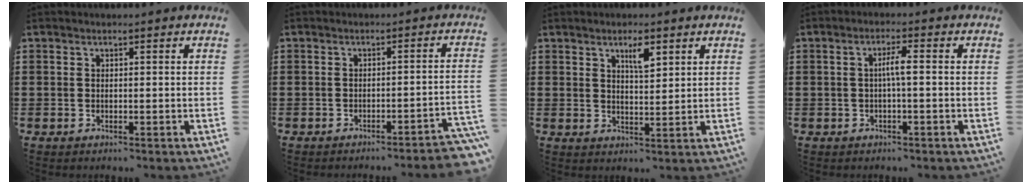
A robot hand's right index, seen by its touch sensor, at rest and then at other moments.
{"total": 2.6, "force": [-2.4, -0.3, 1.0], "torque": [-0.019, -0.003, -0.051]}
{"total": 3.7, "force": [2.1, 1.1, 2.9], "torque": [-0.046, 0.000, 0.032]}
{"total": 2.6, "force": [-0.3, 0.1, 2.6], "torque": [-0.049, -0.001, -0.008]}